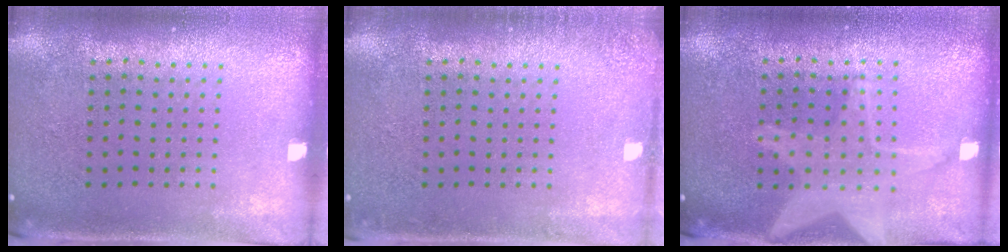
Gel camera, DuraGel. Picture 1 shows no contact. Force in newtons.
{"total": 1.1, "press": 1.1, "slide": 0.1}
{"total": 1.8, "press": 1.8, "slide": 0.1}